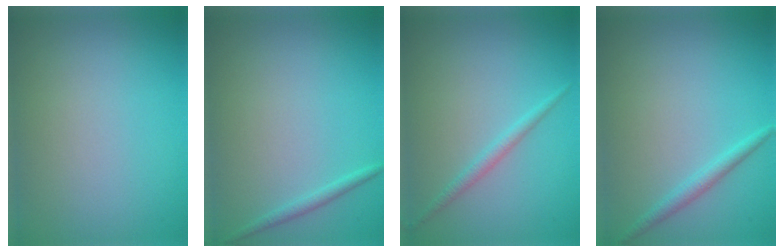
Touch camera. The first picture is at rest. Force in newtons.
{"total": 1.0, "press": 1.0, "slide": 0.1}
{"total": 1.3, "press": 1.3, "slide": 0.1}
{"total": 1.4, "press": 1.4, "slide": 0.1}